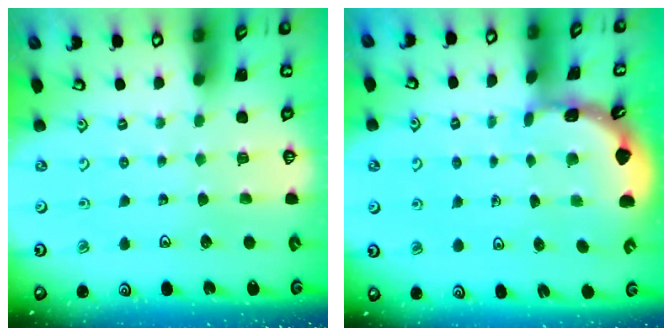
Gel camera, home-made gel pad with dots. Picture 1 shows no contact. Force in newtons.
{"total": 1.6, "press": 1.6, "slide": 0.1}